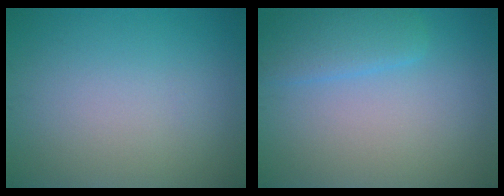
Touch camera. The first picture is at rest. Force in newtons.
{"total": 3.0, "press": 3.0, "slide": 0.1}